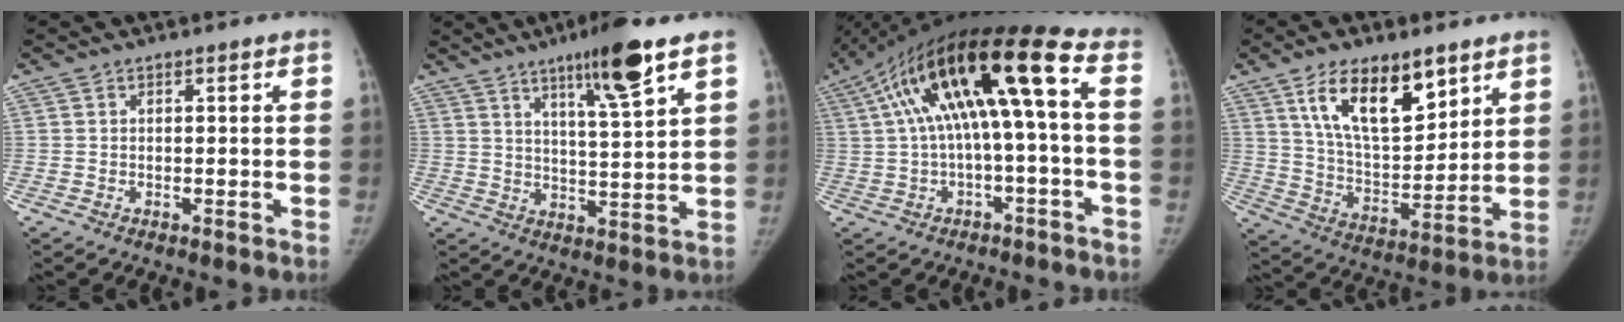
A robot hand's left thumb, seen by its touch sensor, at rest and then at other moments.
{"total": 11.5, "force": [6.8, 1.1, 9.1], "torque": [-0.141, -0.037, 0.110]}
{"total": 17.2, "force": [1.9, 3.9, 16.7], "torque": [-0.308, 0.066, 0.035]}
{"total": 16.7, "force": [9.3, 7.6, 11.6], "torque": [-0.155, -0.048, 0.174]}